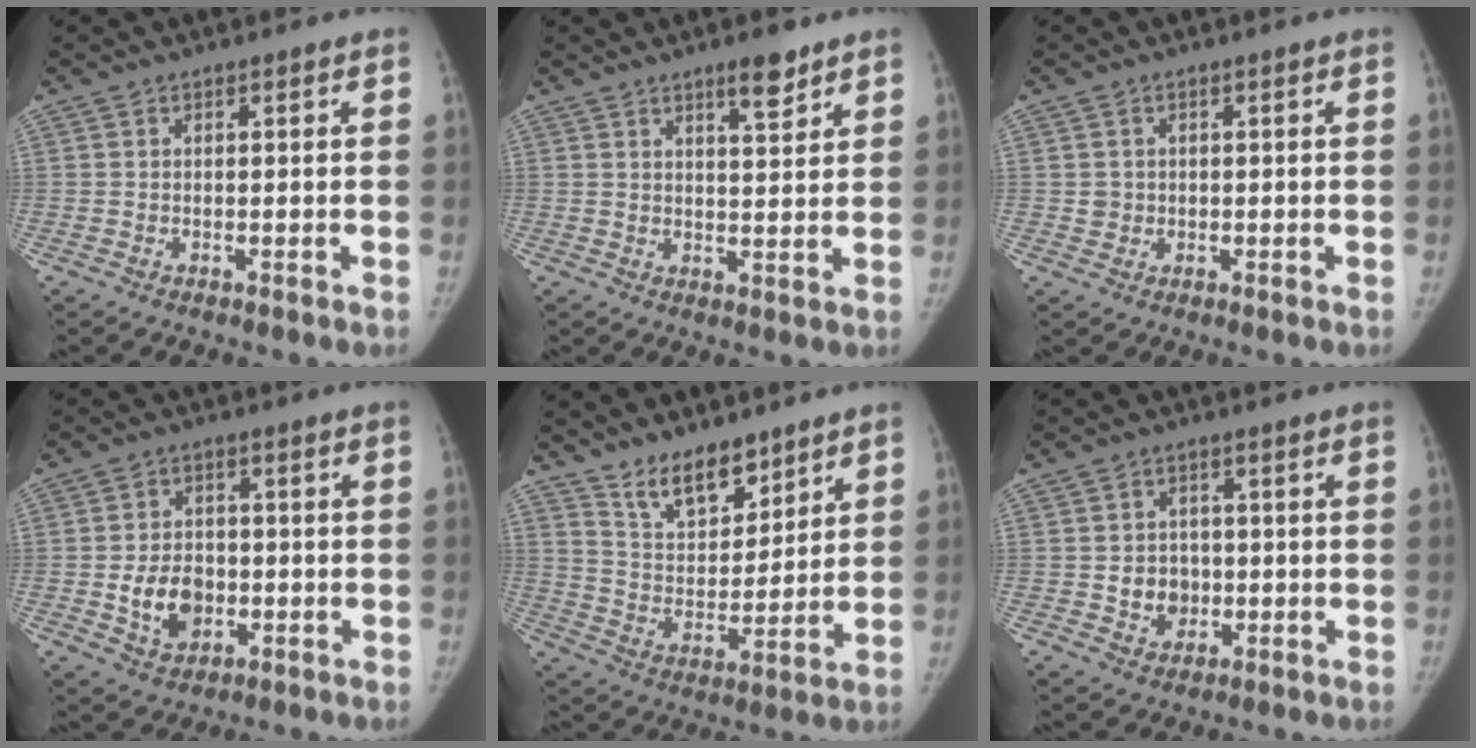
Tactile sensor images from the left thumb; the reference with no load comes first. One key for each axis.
{"total": 5.4, "fx": 3.7, "fy": 1.4, "fz": 3.6, "tx": -0.038, "ty": -0.026, "tz": 0.056}
{"total": 1.9, "fx": 0.0, "fy": 1.9, "fz": 0.3, "tx": 0.008, "ty": 0.003, "tz": 0.004}
{"total": 8.2, "fx": -1.7, "fy": 6.2, "fz": 5.1, "tx": -0.059, "ty": 0.008, "tz": -0.023}
{"total": 11.0, "fx": 8.5, "fy": 5.2, "fz": 4.7, "tx": -0.042, "ty": -0.068, "tz": 0.163}
{"total": 5.7, "fx": -0.7, "fy": 5.0, "fz": 2.5, "tx": -0.007, "ty": 0.008, "tz": -0.006}